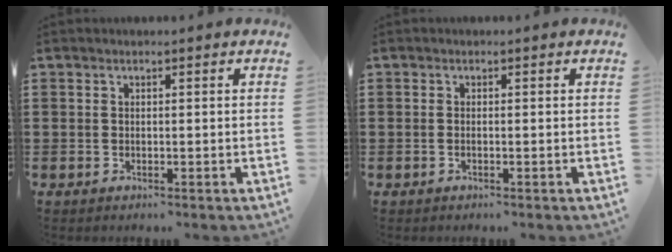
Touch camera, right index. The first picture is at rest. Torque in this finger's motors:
{"motor_torque": [0.75, 1.39, -0.01, 0.01]}